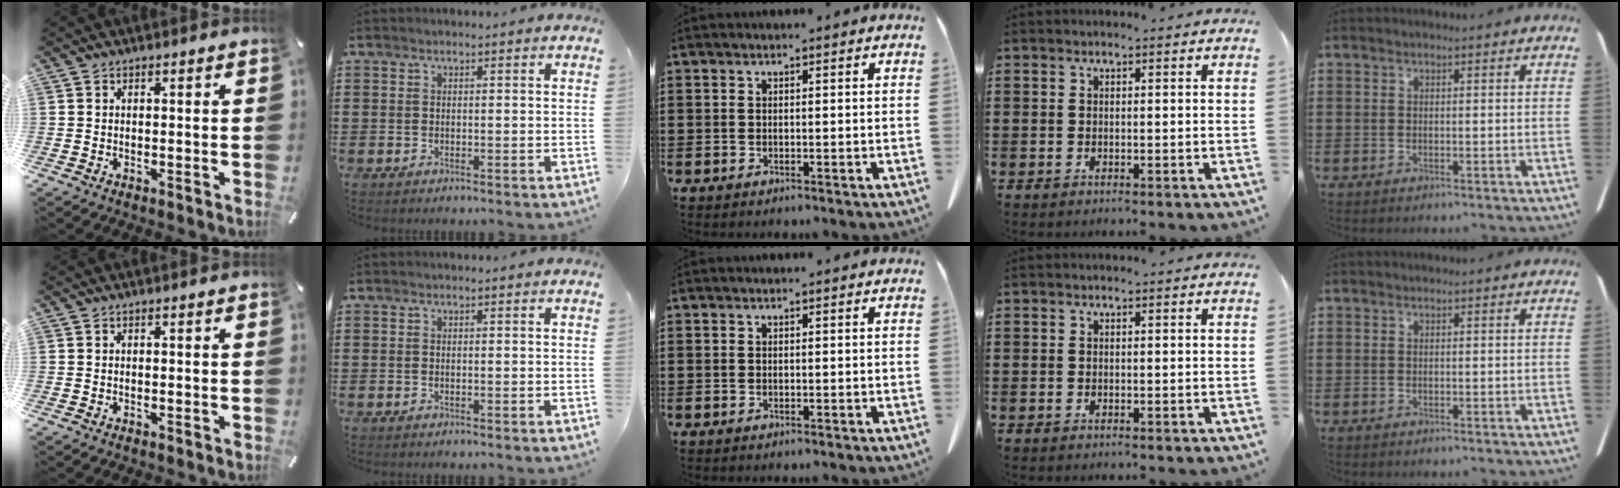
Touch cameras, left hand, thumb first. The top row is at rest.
{}